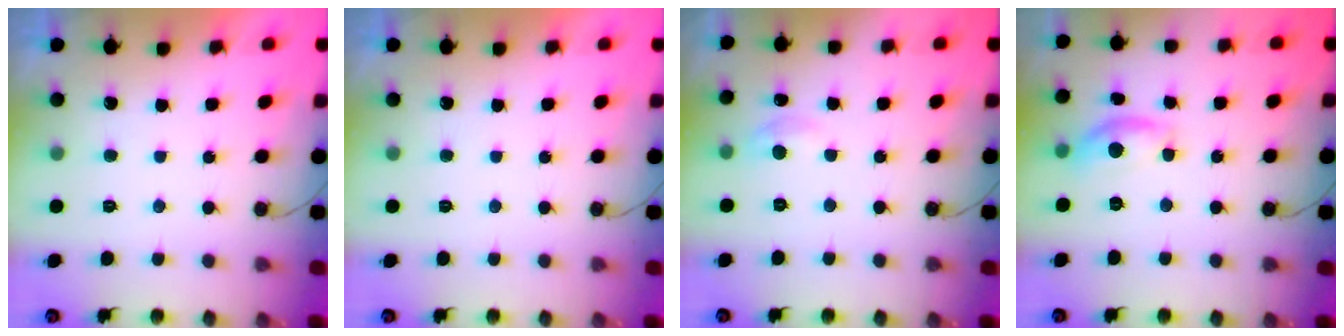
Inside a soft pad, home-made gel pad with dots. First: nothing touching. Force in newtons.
{"total": 0.0}
{"total": 3.9, "press": 3.8, "slide": 0.5}
{"total": 9.2, "press": 9.2, "slide": 0.5}